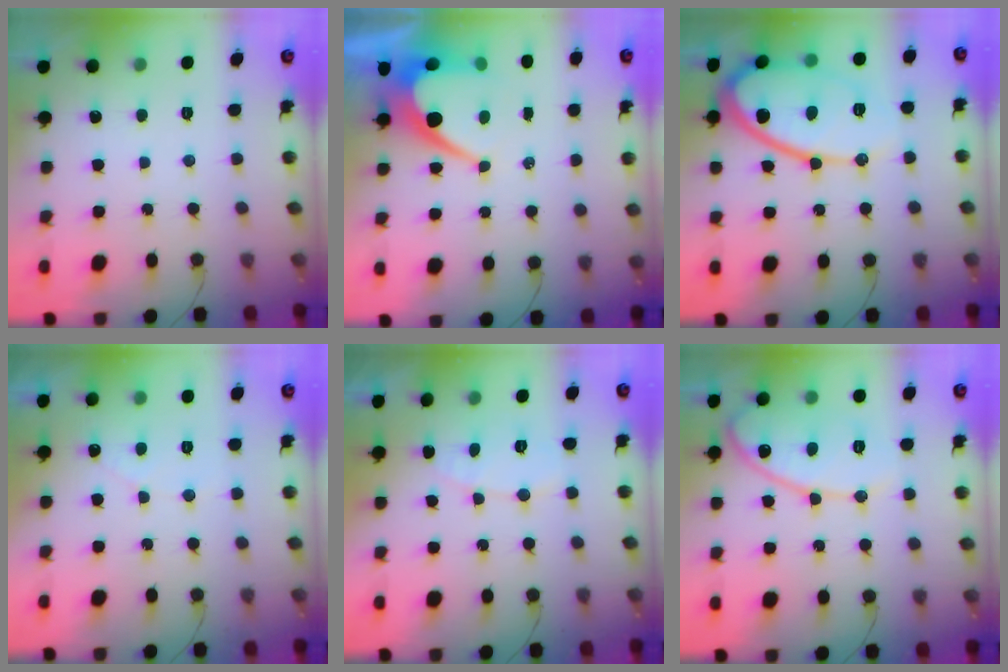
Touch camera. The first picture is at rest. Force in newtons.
{"total": 11.0, "press": 11.0, "slide": 0.7}
{"total": 17.5, "press": 17.4, "slide": 1.2}
{"total": 2.8, "press": 2.8, "slide": 0.2}
{"total": 6.0, "press": 6.0, "slide": 0.5}
{"total": 13.9, "press": 13.8, "slide": 1.4}